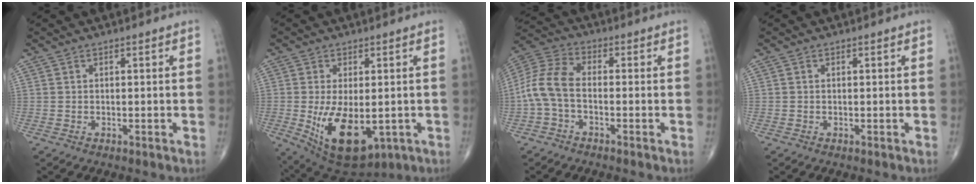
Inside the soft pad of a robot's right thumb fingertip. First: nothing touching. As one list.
[{"total": 13.7, "force": [-2.8, 7.1, 11.4], "torque": [-0.190, -0.018, -0.021]}, {"total": 8.7, "force": [-1.8, 4.9, 7.0], "torque": [-0.151, 0.028, -0.049]}, {"total": 0.0}]